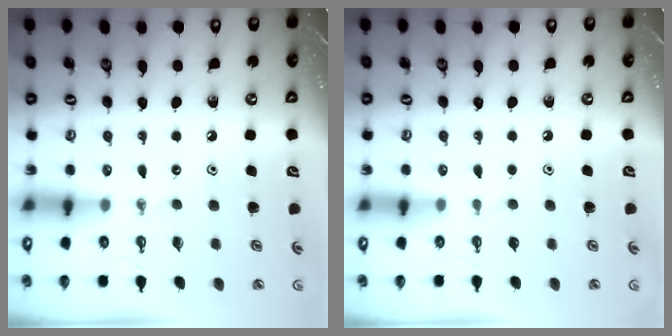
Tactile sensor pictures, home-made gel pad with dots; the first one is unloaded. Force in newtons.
{"total": 0.9, "press": 0.1, "slide": 0.9}